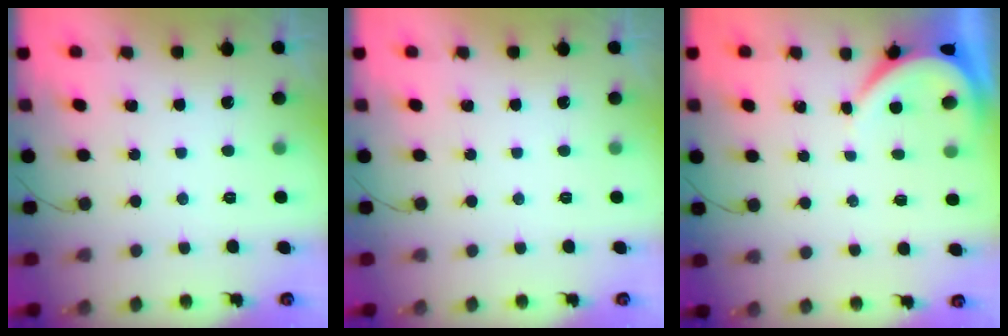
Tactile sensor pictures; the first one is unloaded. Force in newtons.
{"total": 0.0}
{"total": 3.6, "press": 3.5, "slide": 0.5}